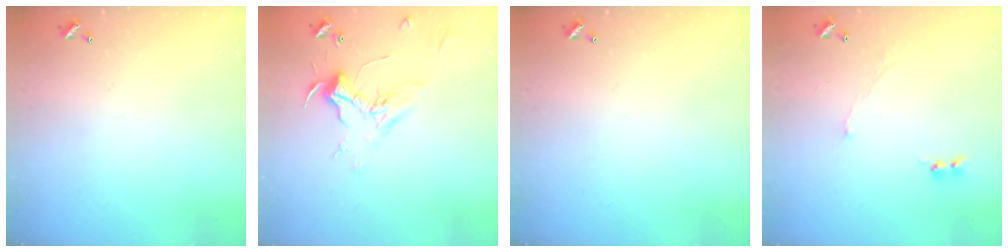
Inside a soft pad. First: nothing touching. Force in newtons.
{"total": 2.4, "press": 2.3, "slide": 0.8}
{"total": 0.0}
{"total": 2.1, "press": 2.0, "slide": 0.7}